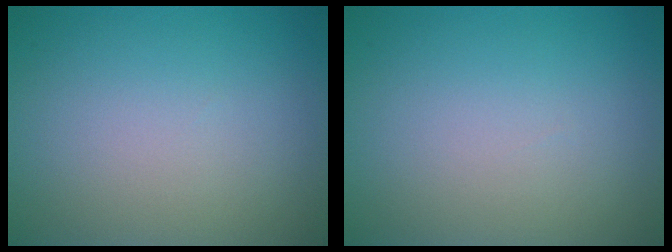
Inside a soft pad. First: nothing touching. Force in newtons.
{"total": 0.0}